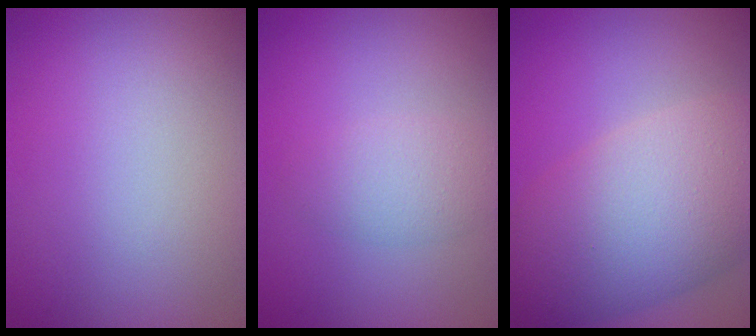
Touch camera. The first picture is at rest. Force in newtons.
{"total": 2.7, "press": 2.7, "slide": 0.1}
{"total": 10.9, "press": 10.9, "slide": 0.7}